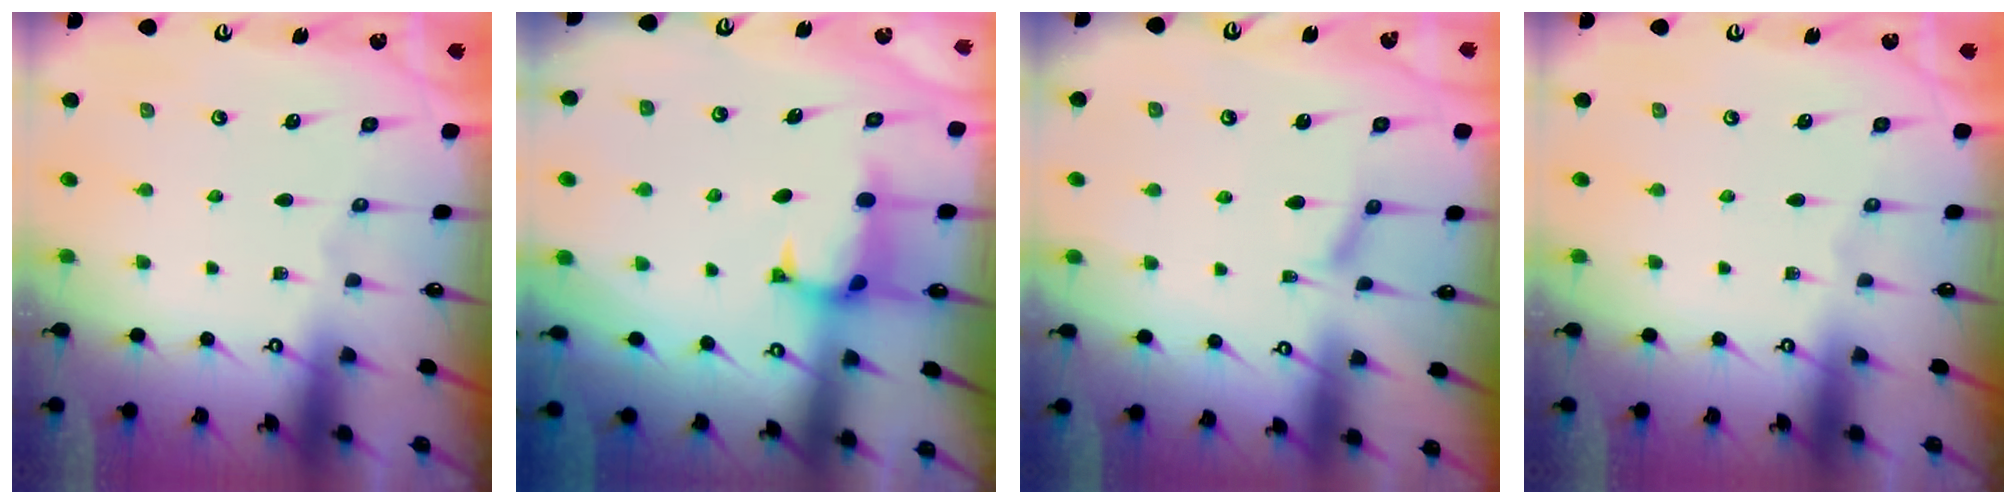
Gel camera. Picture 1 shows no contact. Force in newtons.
{"total": 1.2, "press": 0.9, "slide": 0.8}
{"total": 2.1, "press": 2.0, "slide": 0.6}
{"total": 0.0}